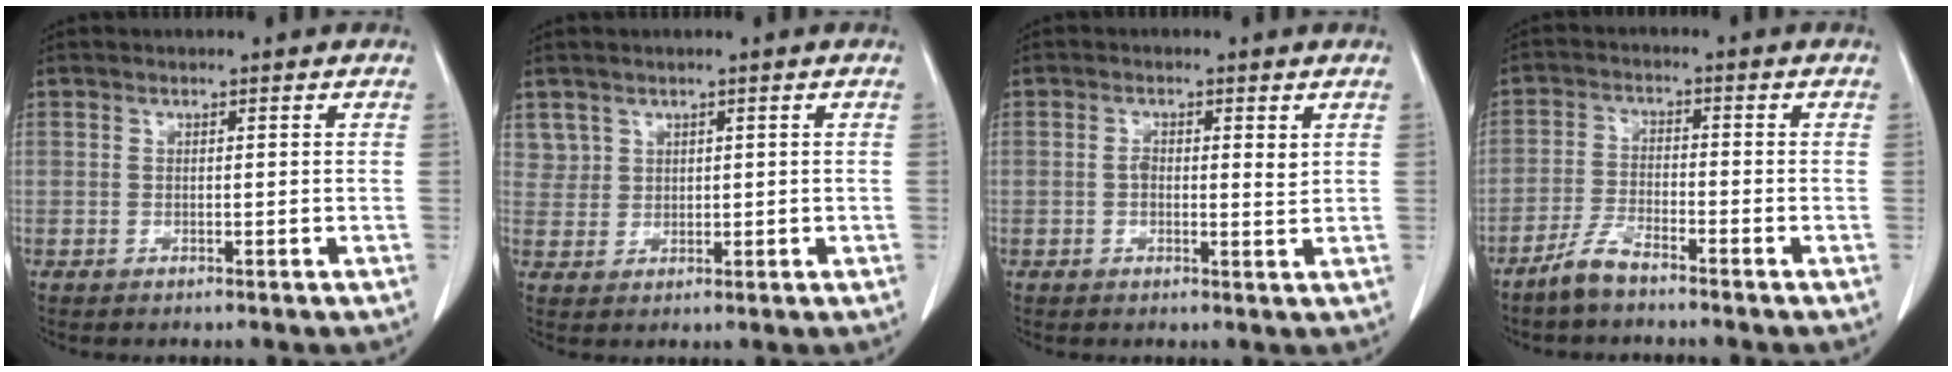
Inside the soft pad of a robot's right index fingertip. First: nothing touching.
{"total": 2.6, "force": [1.5, 2.1, 0.0], "torque": [0.010, 0.007, 0.029]}
{"total": 3.2, "force": [0.6, 1.3, 2.8], "torque": [-0.047, 0.000, 0.007]}
{"total": 4.5, "force": [-3.8, 0.7, 2.3], "torque": [-0.054, -0.007, -0.078]}